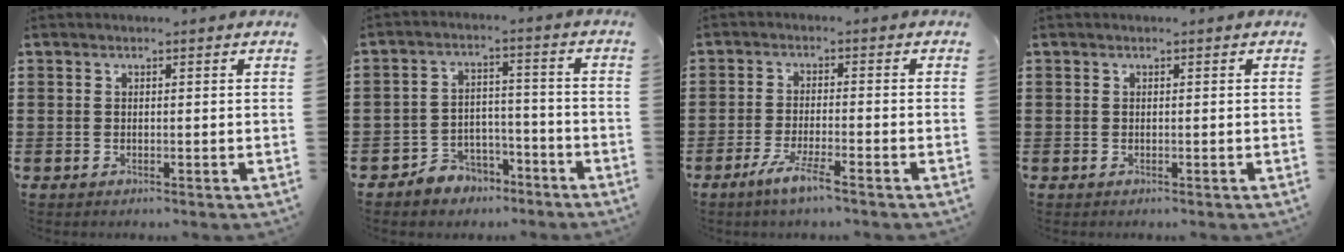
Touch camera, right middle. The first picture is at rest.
{"total": 5.0, "force": [-4.3, 2.4, 0.2], "torque": [-0.012, 0.018, -0.088]}
{"total": 4.5, "force": [-3.2, 0.3, 3.2], "torque": [-0.066, -0.006, -0.059]}
{"total": 0.0}